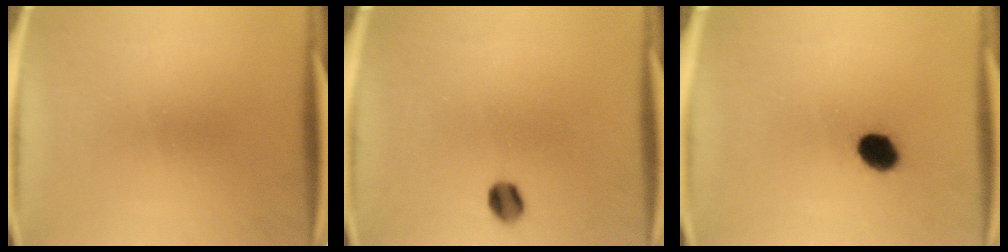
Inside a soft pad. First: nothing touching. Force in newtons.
{"total": 3.4}
{"total": 6.4}